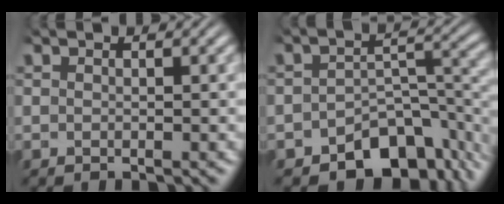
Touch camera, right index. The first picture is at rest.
{"total": 9.8, "force": [-7.2, 4.7, 4.7], "torque": [-0.037, -0.007, -0.111]}